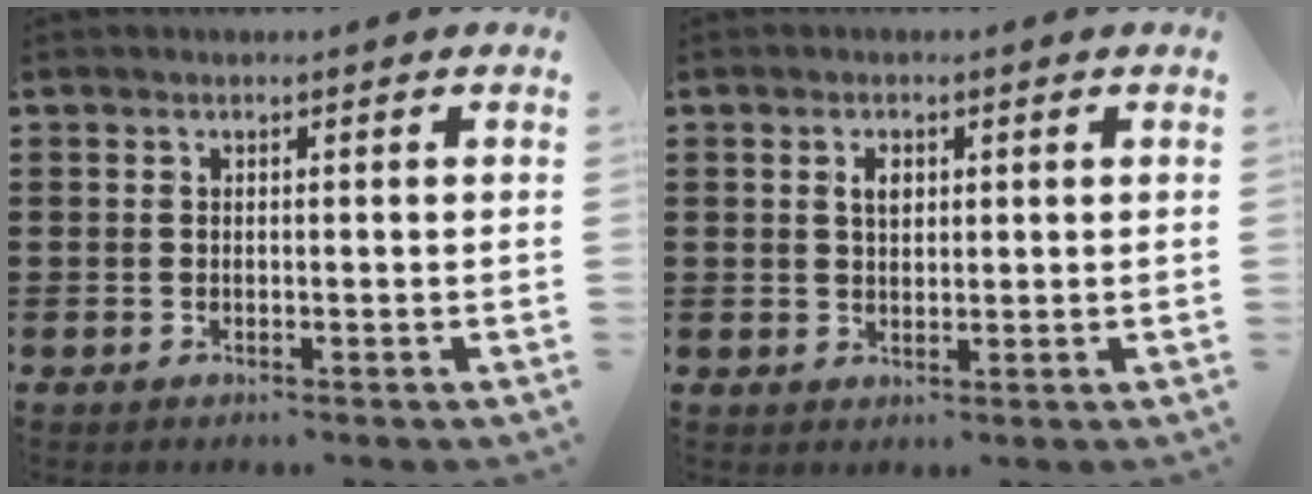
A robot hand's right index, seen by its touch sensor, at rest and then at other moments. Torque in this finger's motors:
{"motor_torque": [0.51, -0.22, 0.25, 0.05]}